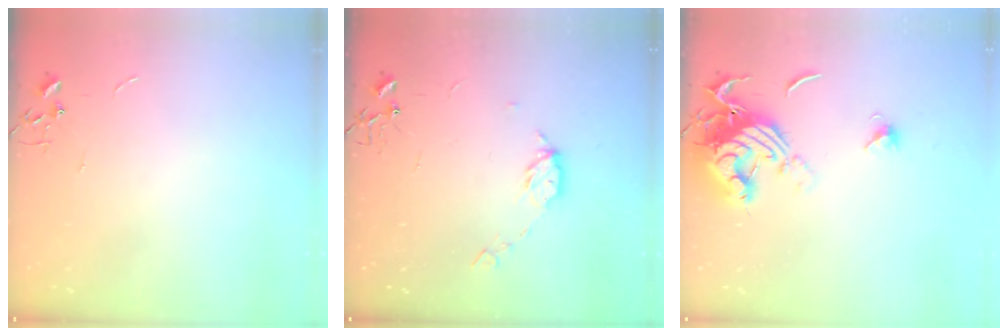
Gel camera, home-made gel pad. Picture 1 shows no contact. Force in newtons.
{"total": 7.1, "press": 7.1, "slide": 0.3}
{"total": 14.2, "press": 14.1, "slide": 1.4}